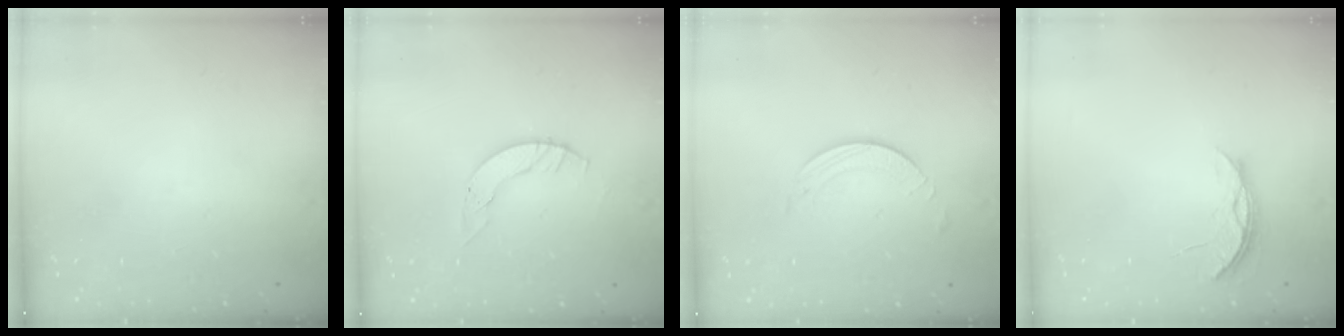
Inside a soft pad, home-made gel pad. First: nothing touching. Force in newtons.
{"total": 4.0, "press": 4.0, "slide": 0.1}
{"total": 1.9, "press": 1.9, "slide": 0.2}
{"total": 3.9, "press": 3.9, "slide": 0.4}